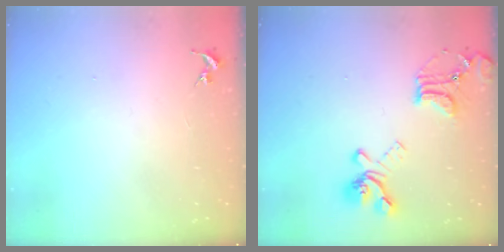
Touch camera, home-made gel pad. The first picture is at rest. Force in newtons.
{"total": 18.2, "press": 18.1, "slide": 1.7}